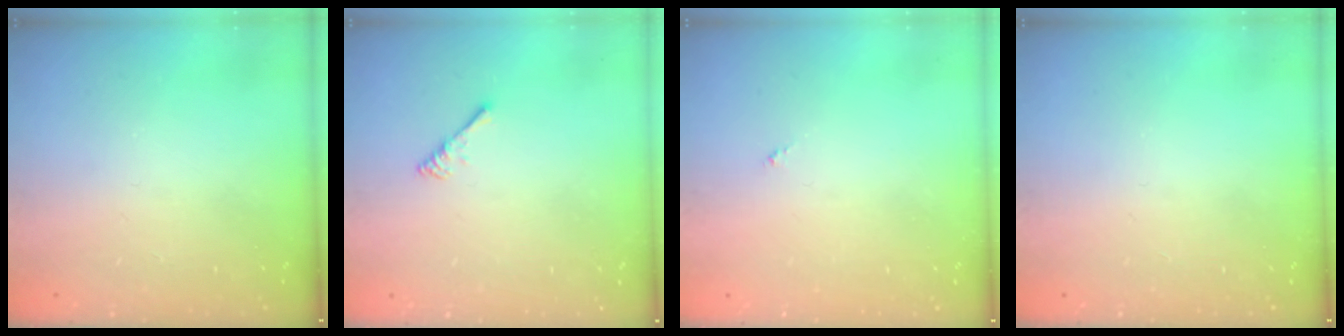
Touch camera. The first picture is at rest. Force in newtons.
{"total": 2.5, "press": 2.5, "slide": 0.4}
{"total": 0.0}
{"total": 0.0}